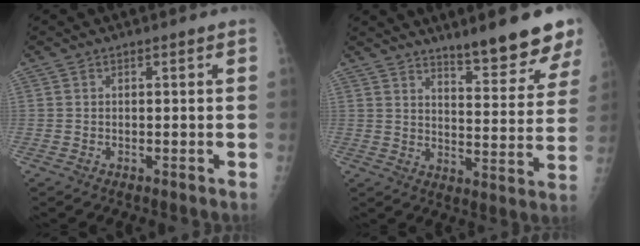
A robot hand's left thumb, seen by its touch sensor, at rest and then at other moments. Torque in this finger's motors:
{"motor_torque": [0.14, 0.08, 0.01, -0.33, 0.08]}